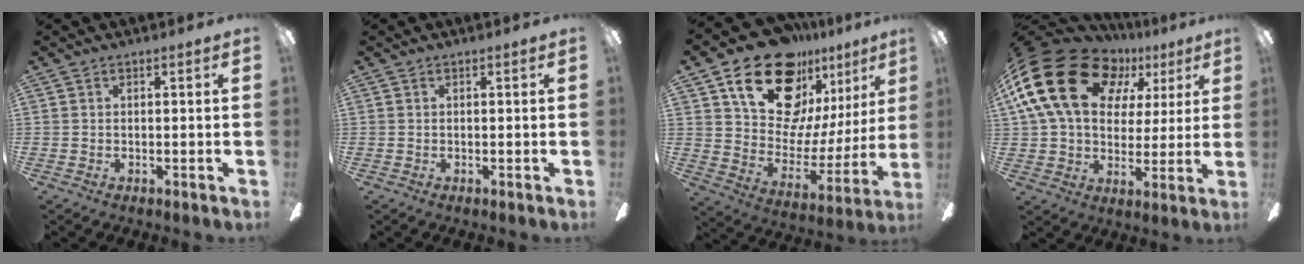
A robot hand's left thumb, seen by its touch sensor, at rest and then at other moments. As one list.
[{"total": 0.0}, {"total": 23.2, "force": [15.5, 13.0, 11.3], "torque": [-0.184, -0.095, 0.289]}, {"total": 23.1, "force": [9.3, 15.9, 13.9], "torque": [-0.278, -0.031, 0.171]}]